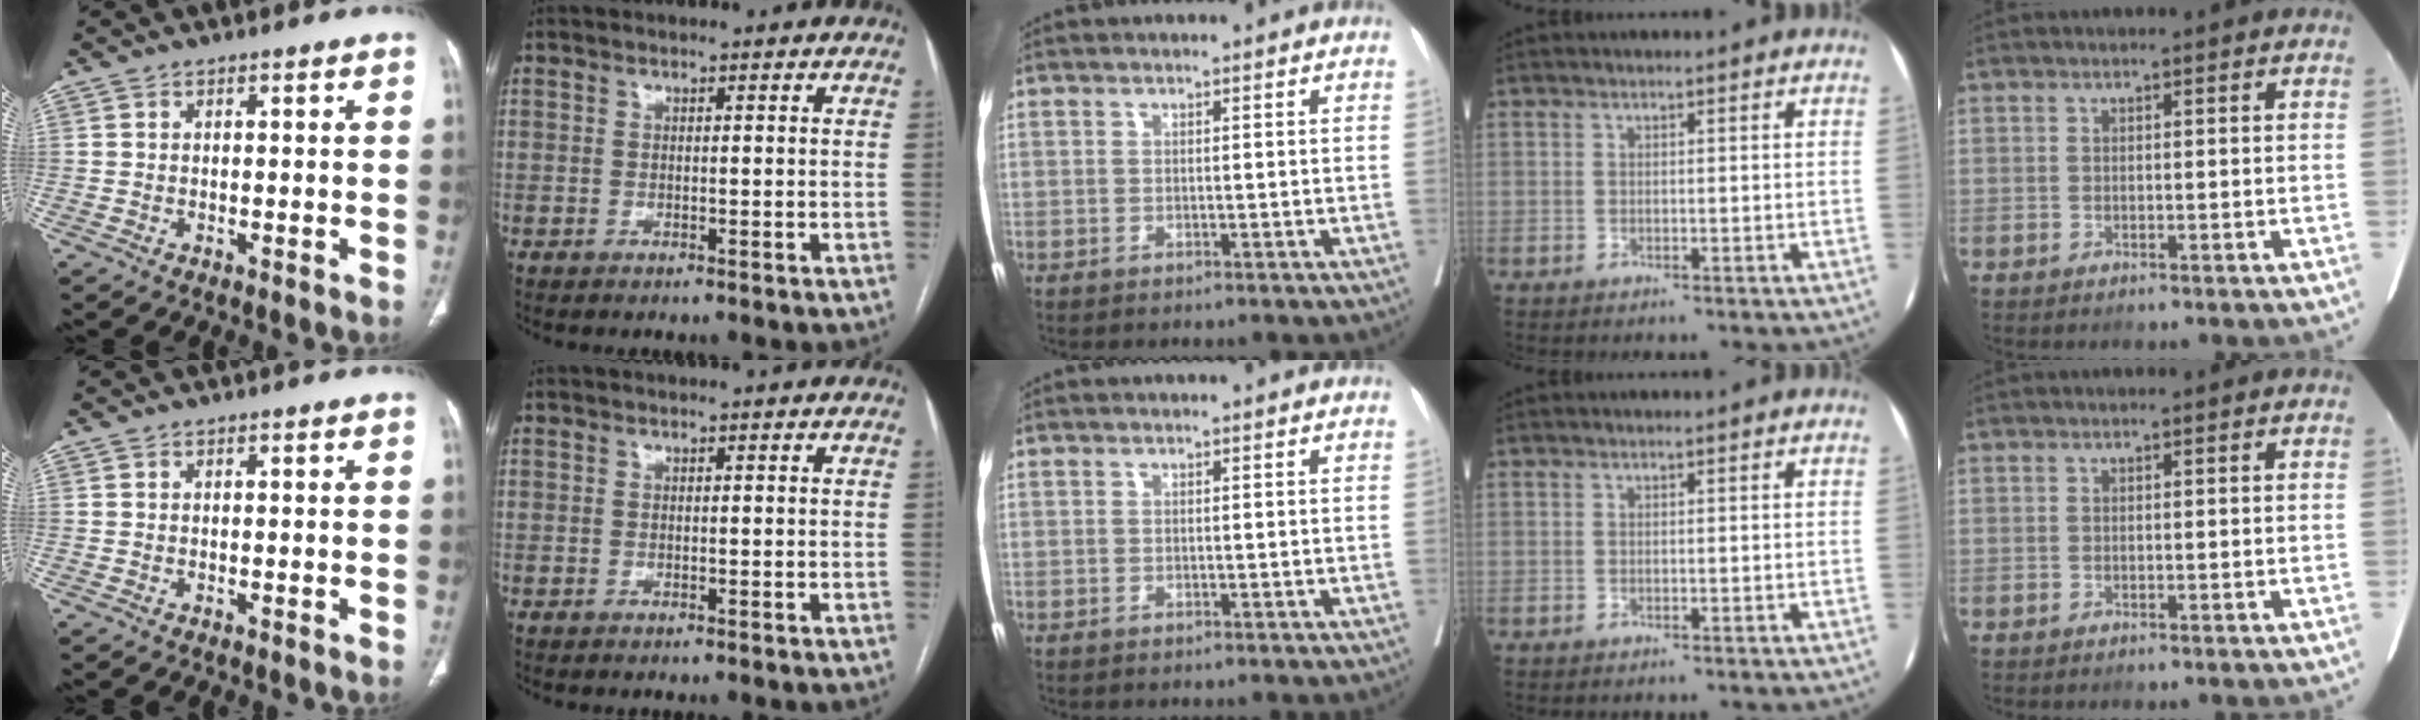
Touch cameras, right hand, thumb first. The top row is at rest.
{}